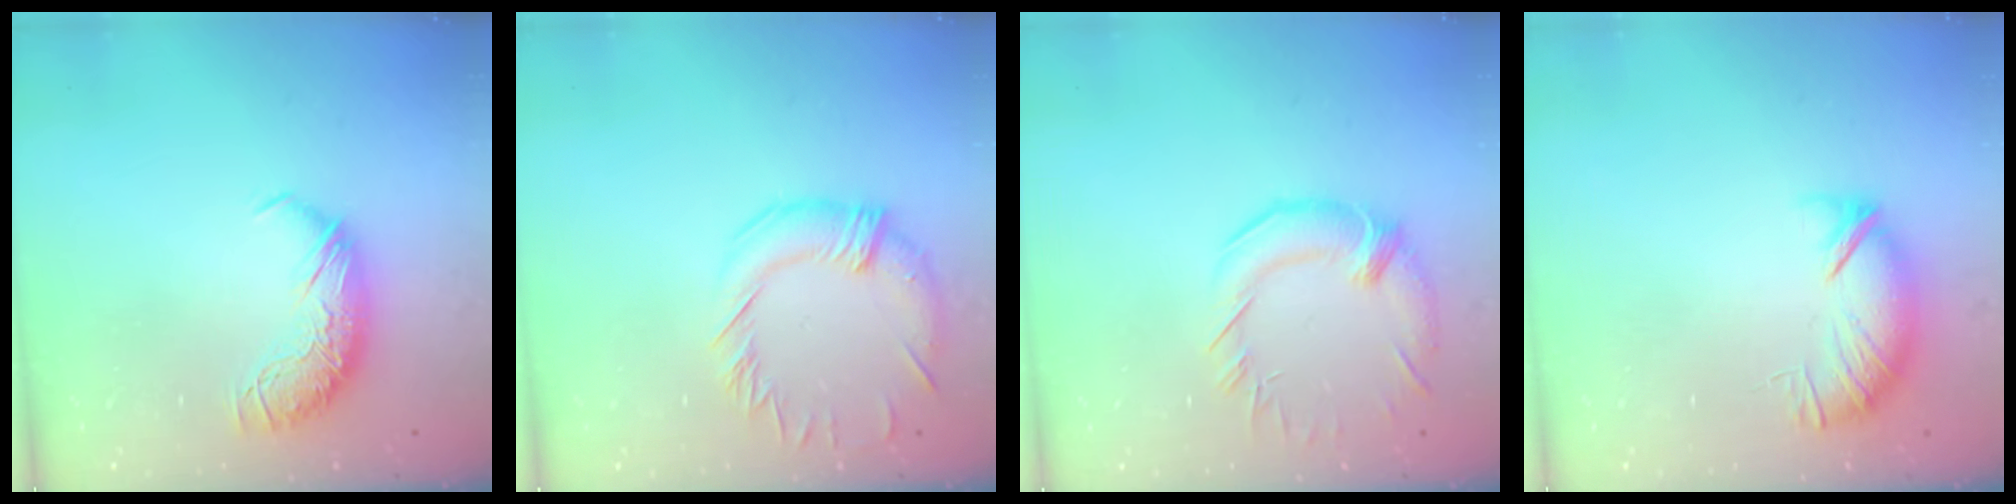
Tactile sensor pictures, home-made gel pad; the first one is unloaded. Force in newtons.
{"total": 1.4, "press": 0.9, "slide": 1.1}
{"total": 2.8, "press": 1.9, "slide": 2.0}
{"total": 5.3, "press": 4.9, "slide": 2.0}